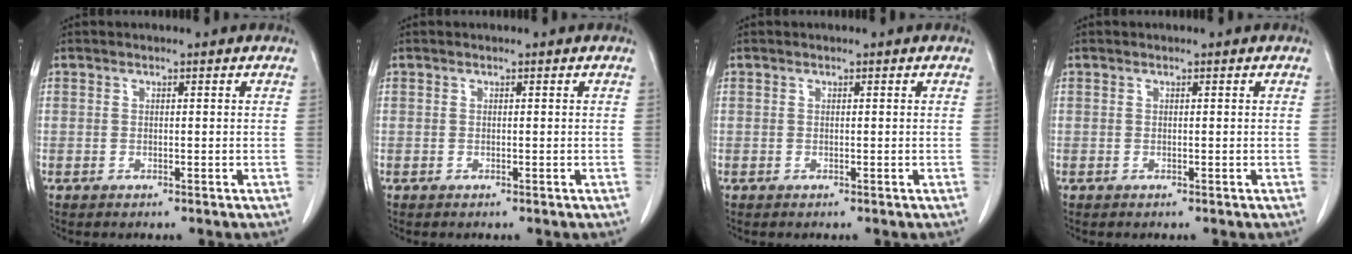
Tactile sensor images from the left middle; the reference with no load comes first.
{"total": 0.0}
{"total": 0.0}
{"total": 0.0}